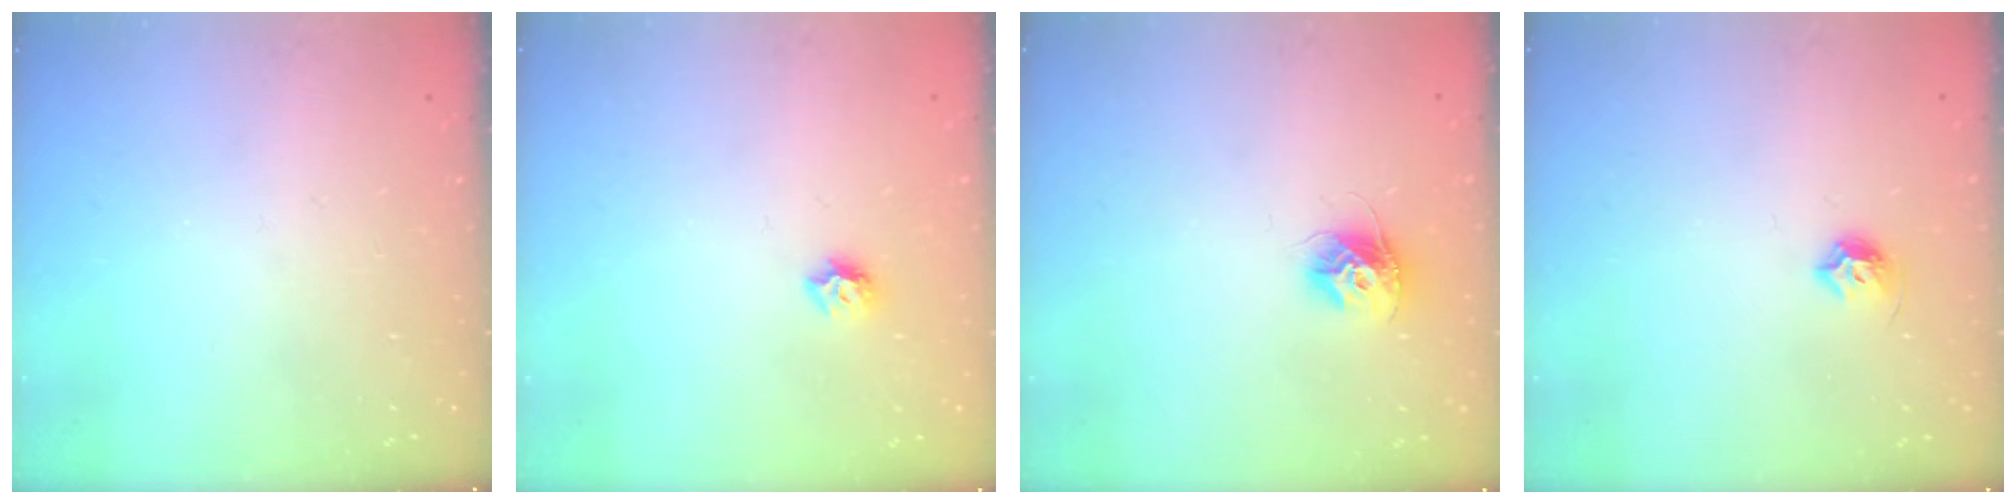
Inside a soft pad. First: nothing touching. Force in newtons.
{"total": 5.8, "press": 5.8, "slide": 0.7}
{"total": 9.5, "press": 9.5, "slide": 0.2}
{"total": 6.0, "press": 5.9, "slide": 1.1}